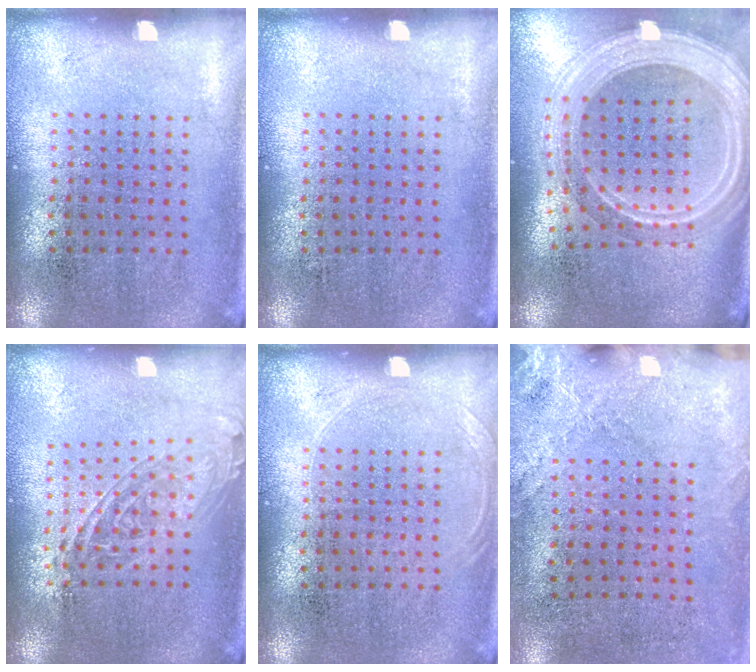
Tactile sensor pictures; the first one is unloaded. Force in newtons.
{"total": 0.0}
{"total": 2.9, "press": 2.4, "slide": 1.6}
{"total": 1.7, "press": 1.4, "slide": 0.9}
{"total": 0.7, "press": 0.7, "slide": 0.3}
{"total": 2.5, "press": 2.1, "slide": 1.3}